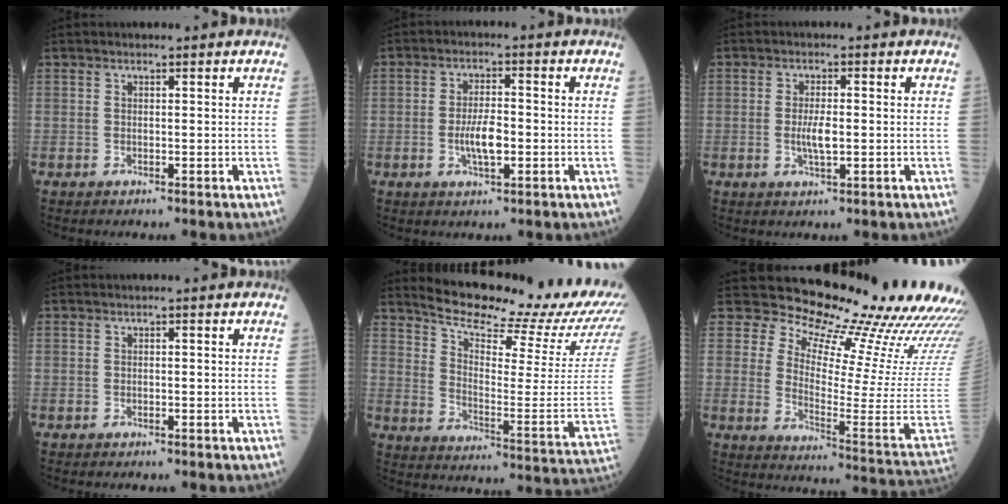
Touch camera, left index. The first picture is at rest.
{"total": 4.9, "force": [-1.3, 1.5, 4.5], "torque": [-0.089, -0.003, -0.025]}
{"total": 3.3, "force": [-0.6, 0.7, 3.2], "torque": [-0.066, -0.006, -0.011]}
{"total": 0.0}
{"total": 22.0, "force": [20.7, 0.9, 7.2], "torque": [-0.126, -0.101, 0.269]}
{"total": 20.4, "force": [18.7, 0.9, 8.1], "torque": [-0.141, -0.122, 0.234]}